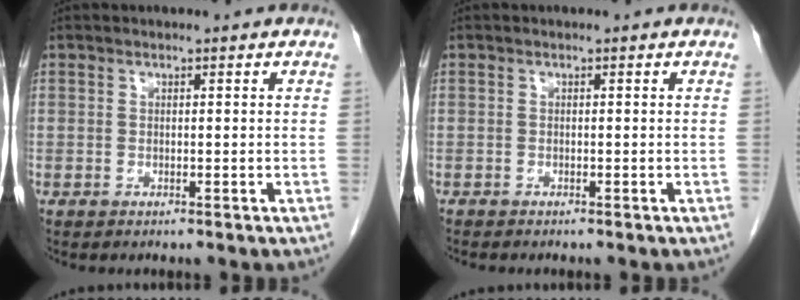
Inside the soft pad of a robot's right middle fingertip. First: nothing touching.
{"total": 0.5, "force": [-0.5, 0.1, 0.1], "torque": [-0.004, 0.000, -0.010]}